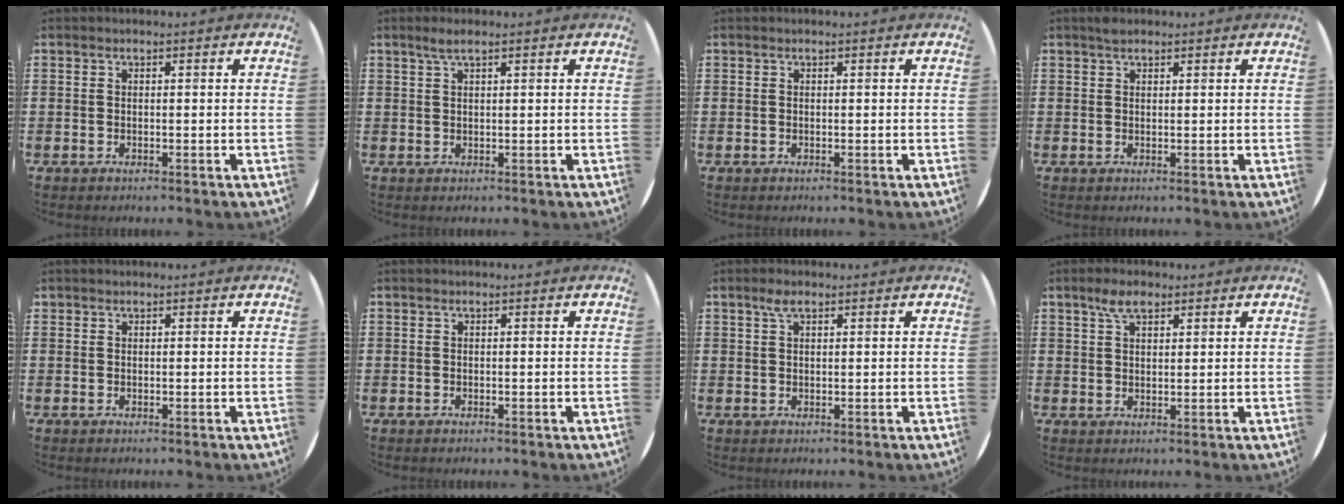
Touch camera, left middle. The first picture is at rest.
{"total": 1.9, "force": [1.3, 0.1, 1.4], "torque": [-0.029, 0.003, 0.021]}
{"total": 0.0}
{"total": 1.1, "force": [1.0, 0.4, 0.4], "torque": [-0.001, 0.000, 0.016]}
{"total": 0.0}
{"total": 0.0}
{"total": 2.0, "force": [1.2, 0.8, 1.4], "torque": [-0.030, 0.005, 0.020]}
{"total": 3.8, "force": [2.7, 1.6, 2.1], "torque": [-0.039, 0.005, 0.046]}